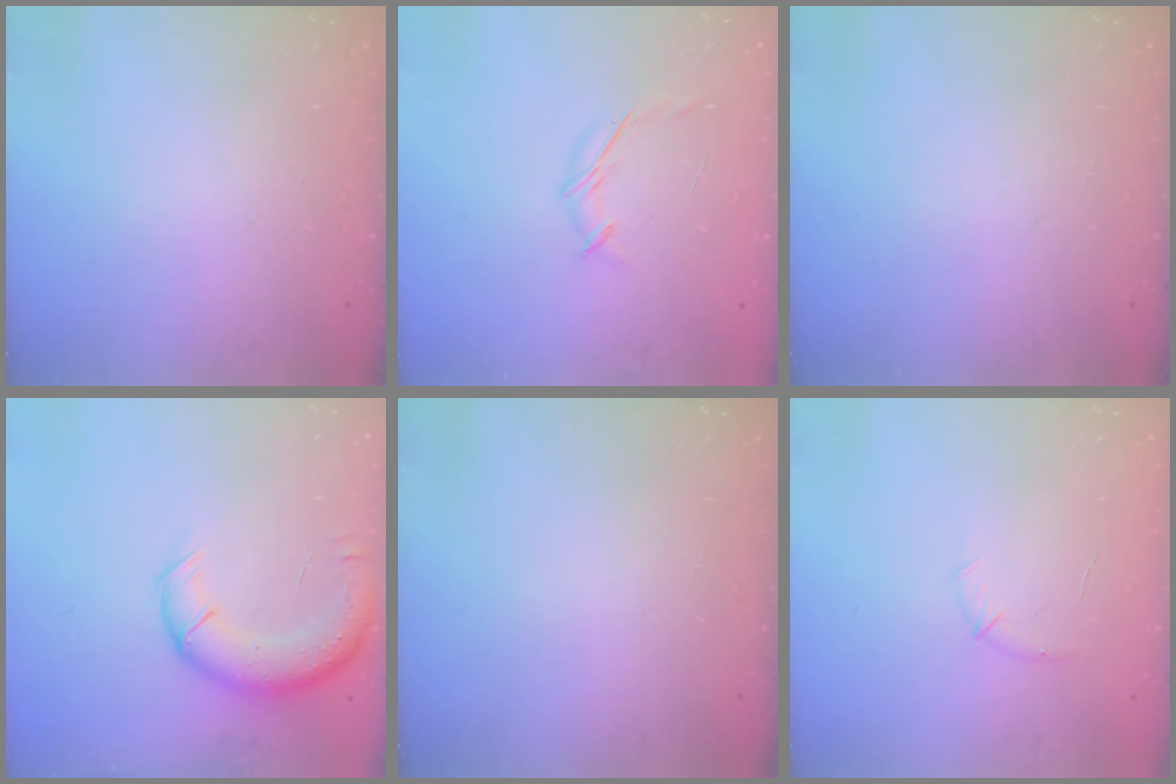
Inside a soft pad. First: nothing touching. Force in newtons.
{"total": 4.7, "press": 4.5, "slide": 1.1}
{"total": 0.0}
{"total": 14.1, "press": 13.5, "slide": 3.8}
{"total": 0.0}
{"total": 5.5, "press": 5.3, "slide": 1.5}